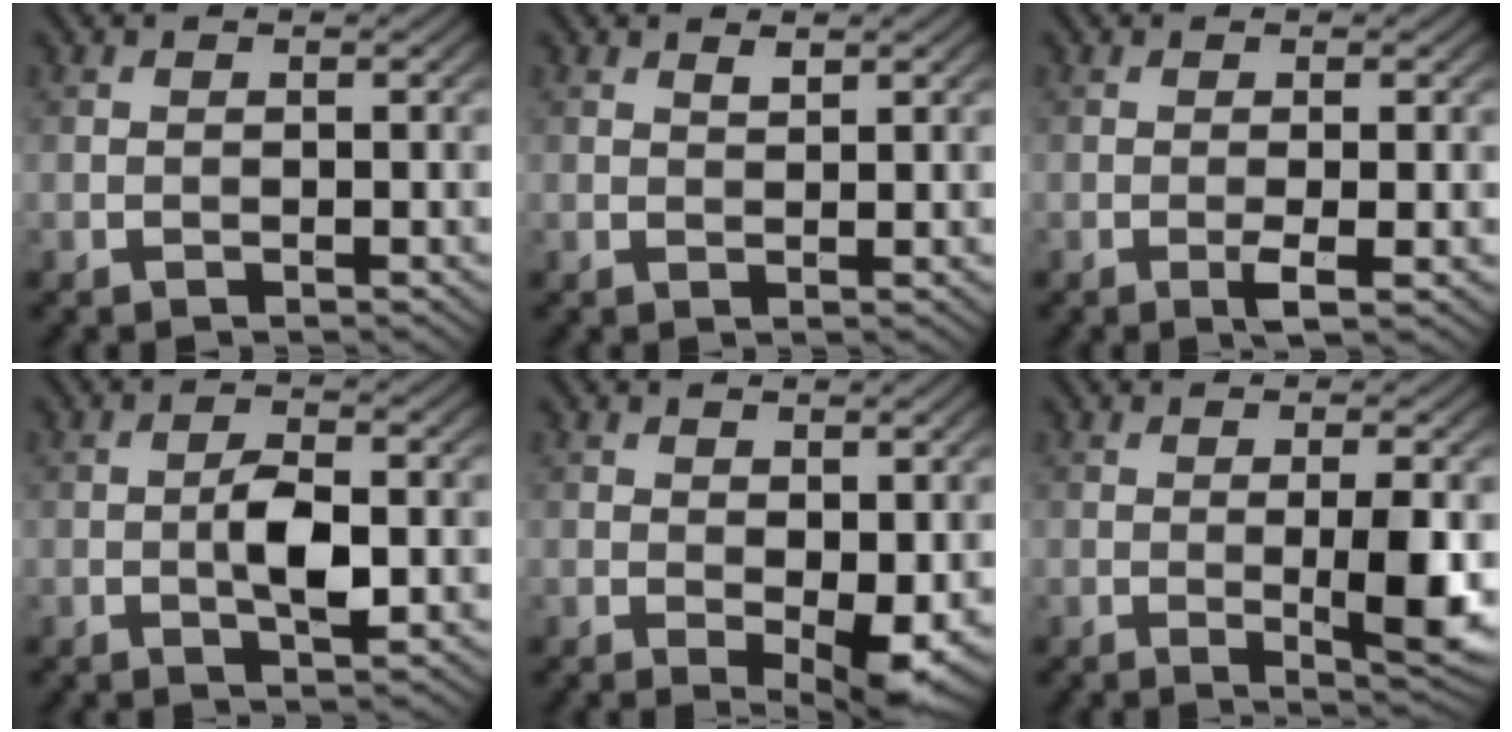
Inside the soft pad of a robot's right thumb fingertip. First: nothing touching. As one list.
[{"total": 1.1, "force": [0.8, 0.2, 0.7], "torque": [-0.016, -0.002, 0.017]}, {"total": 2.1, "force": [-0.6, 0.1, 2.0], "torque": [-0.039, 0.000, -0.013]}, {"total": 4.2, "force": [-0.6, 1.4, 3.9], "torque": [-0.074, 0.003, -0.013]}, {"total": 4.9, "force": [0.1, 2.4, 4.3], "torque": [-0.062, -0.011, 0.009]}, {"total": 4.9, "force": [-0.1, 0.7, 4.9], "torque": [-0.086, -0.003, 0.001]}]